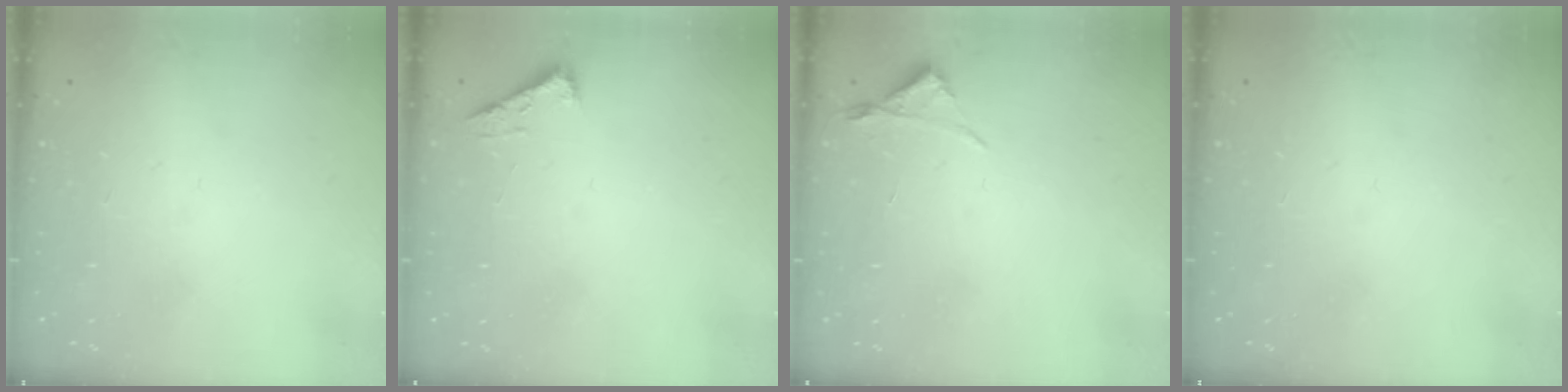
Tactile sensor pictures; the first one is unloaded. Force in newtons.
{"total": 2.5, "press": 2.5, "slide": 0.3}
{"total": 3.0, "press": 2.9, "slide": 0.5}
{"total": 0.0}